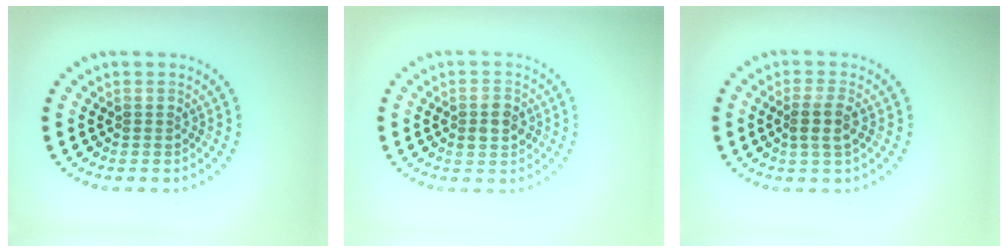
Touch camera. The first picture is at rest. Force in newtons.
{"total": 2.6, "press": 2.6, "slide": 0.0}
{"total": 2.1, "press": 1.8, "slide": 1.1}